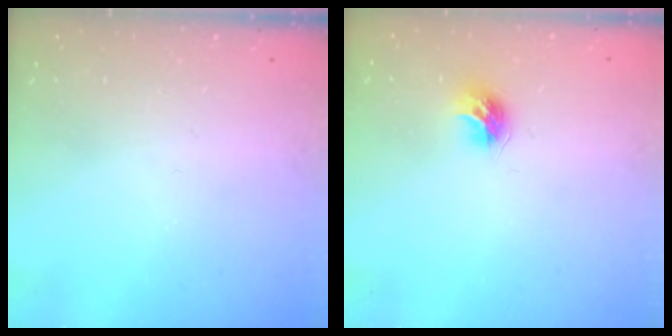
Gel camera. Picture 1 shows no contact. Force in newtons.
{"total": 7.8, "press": 7.8, "slide": 0.4}